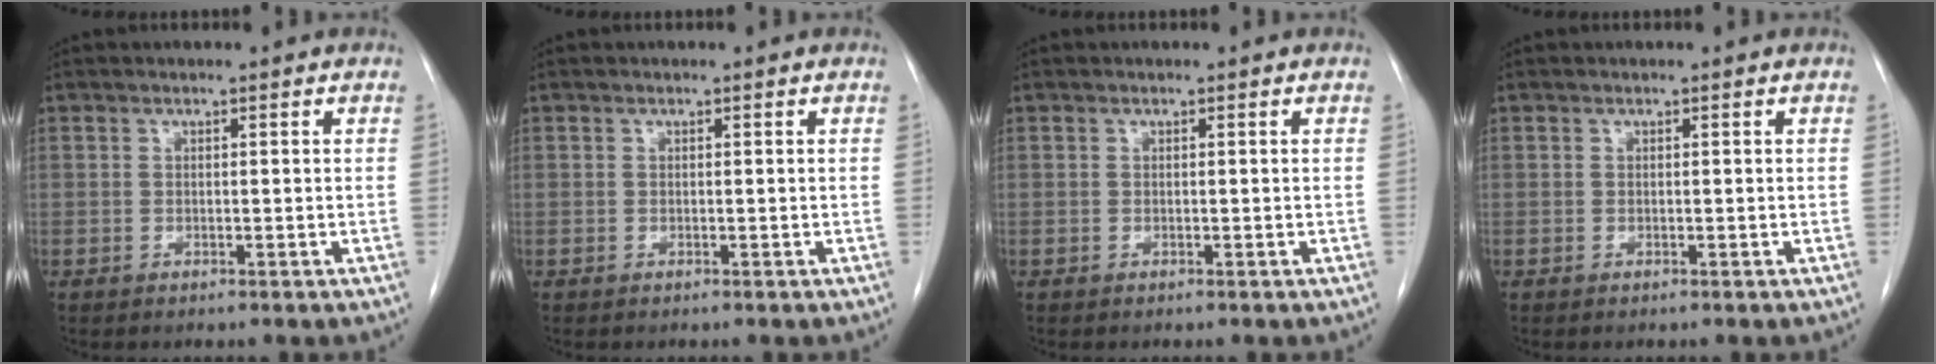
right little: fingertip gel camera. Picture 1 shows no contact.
{"total": 0.0}
{"total": 0.0}
{"total": 0.0}